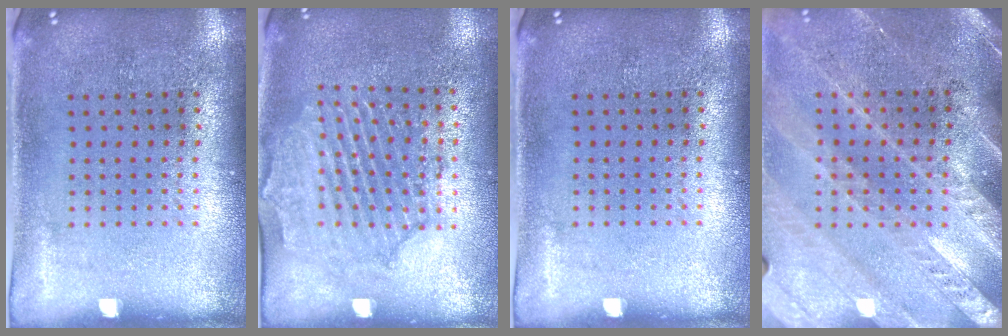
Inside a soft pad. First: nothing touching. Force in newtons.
{"total": 1.9, "press": 1.9, "slide": 0.4}
{"total": 0.0}
{"total": 3.0, "press": 2.6, "slide": 1.4}